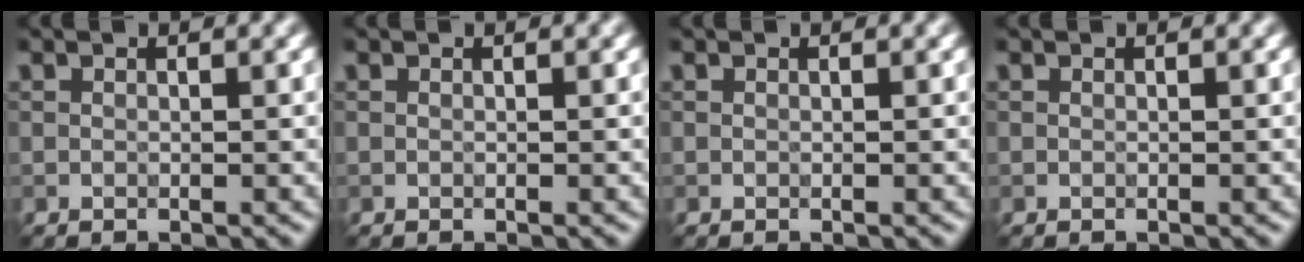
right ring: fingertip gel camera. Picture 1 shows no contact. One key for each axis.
{"total": 0.0}
{"total": 0.0}
{"total": 0.0}